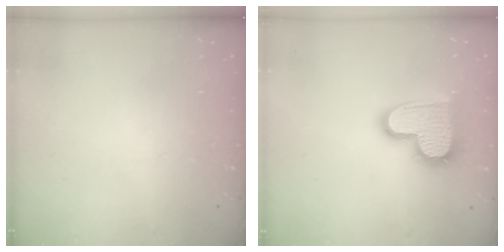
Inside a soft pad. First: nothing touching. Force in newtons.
{"total": 18.4, "press": 18.4, "slide": 1.0}